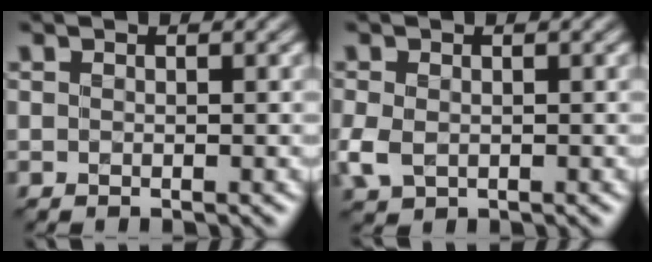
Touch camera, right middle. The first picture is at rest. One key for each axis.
{"total": 2.4, "fx": -0.5, "fy": 1.9, "fz": 1.4, "tx": -0.043, "ty": -0.008, "tz": -0.011}